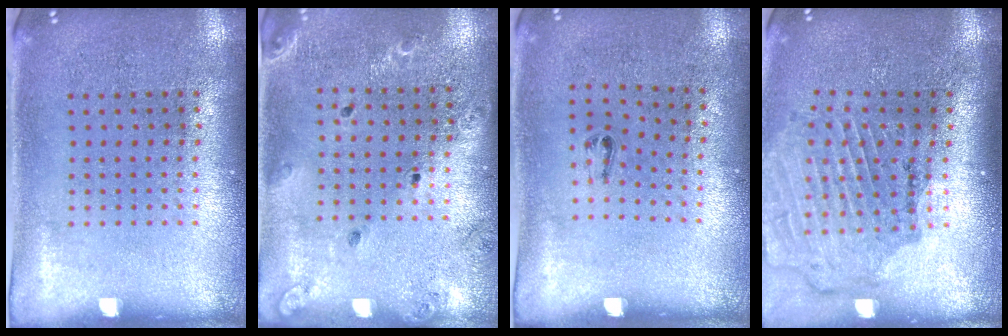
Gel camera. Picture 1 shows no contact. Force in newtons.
{"total": 1.4, "press": 1.4, "slide": 0.1}
{"total": 0.6, "press": 0.3, "slide": 0.5}
{"total": 1.7, "press": 1.7, "slide": 0.3}